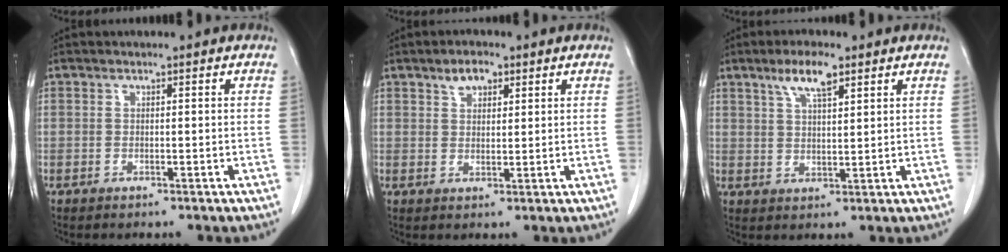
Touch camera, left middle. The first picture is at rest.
{"total": 3.3, "force": [2.1, 1.7, 2.0], "torque": [-0.037, 0.006, 0.038]}
{"total": 5.6, "force": [3.5, 1.2, 4.2], "torque": [-0.084, 0.005, 0.065]}